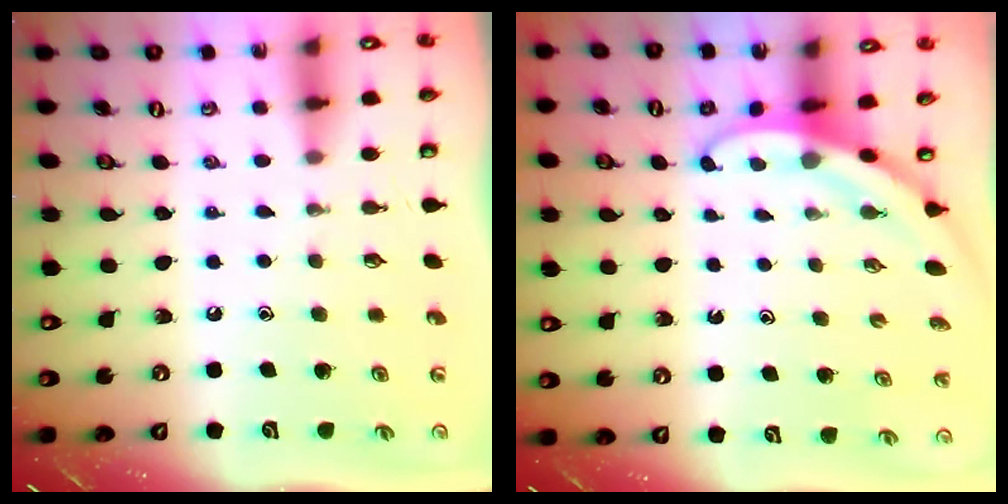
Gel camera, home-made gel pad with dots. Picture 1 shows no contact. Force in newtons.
{"total": 3.3, "press": 3.3, "slide": 0.1}